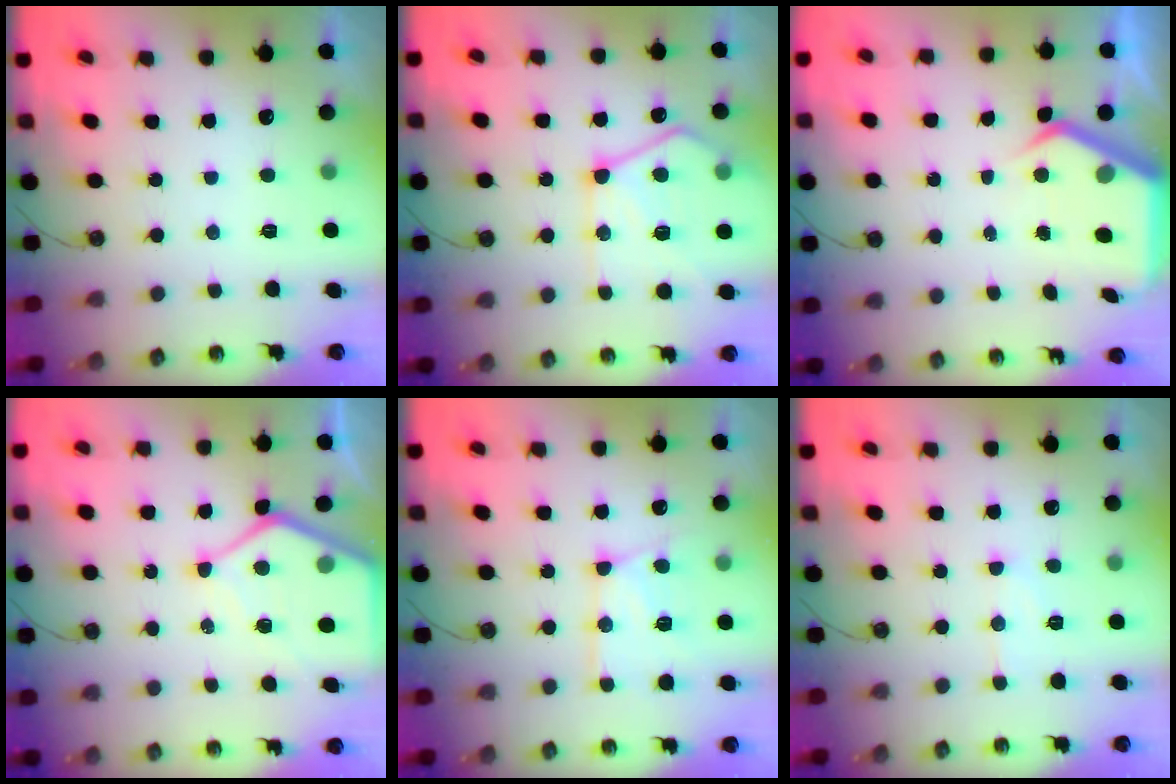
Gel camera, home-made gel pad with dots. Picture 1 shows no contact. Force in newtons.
{"total": 15.7, "press": 15.7, "slide": 1.3}
{"total": 6.2, "press": 6.2, "slide": 0.5}
{"total": 12.0, "press": 11.9, "slide": 1.0}
{"total": 13.7, "press": 13.6, "slide": 1.5}
{"total": 8.4, "press": 8.3, "slide": 0.6}